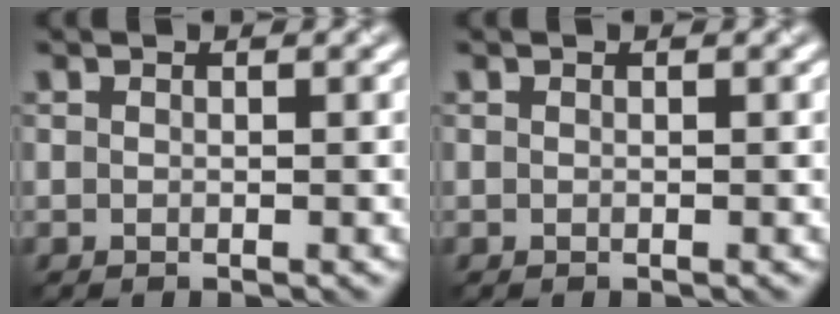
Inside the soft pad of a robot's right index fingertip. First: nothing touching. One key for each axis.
{"total": 0.0}